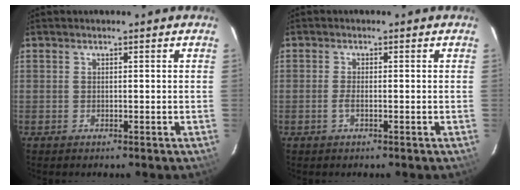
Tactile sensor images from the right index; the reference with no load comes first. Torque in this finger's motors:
{"motor_torque": [-0.05, -0.01, 0.00, 0.00]}